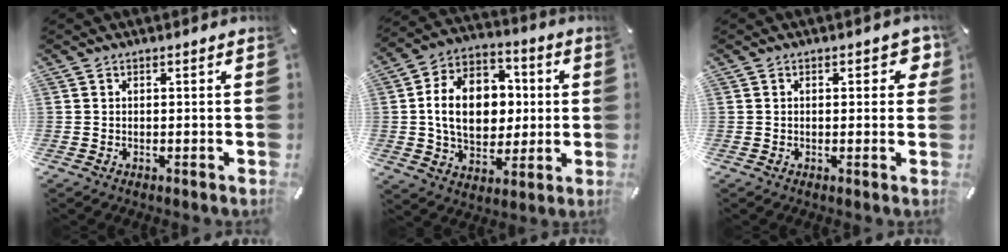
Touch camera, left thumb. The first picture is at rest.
{"total": 16.0, "force": [0.2, 12.1, 10.5], "torque": [-0.201, 0.014, 0.005]}
{"total": 4.2, "force": [0.9, 2.2, 3.4], "torque": [-0.046, 0.002, 0.009]}